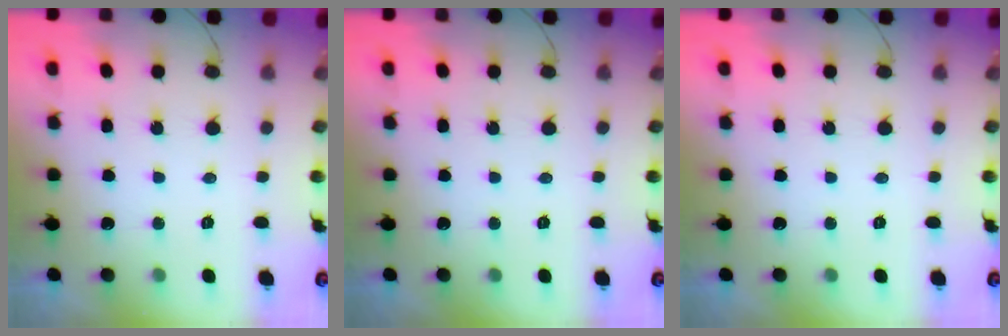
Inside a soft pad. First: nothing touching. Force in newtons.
{"total": 0.0}
{"total": 0.0}